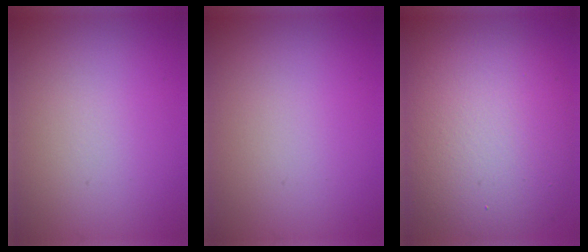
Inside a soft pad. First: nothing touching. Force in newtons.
{"total": 0.0}
{"total": 11.4, "press": 11.4, "slide": 1.0}